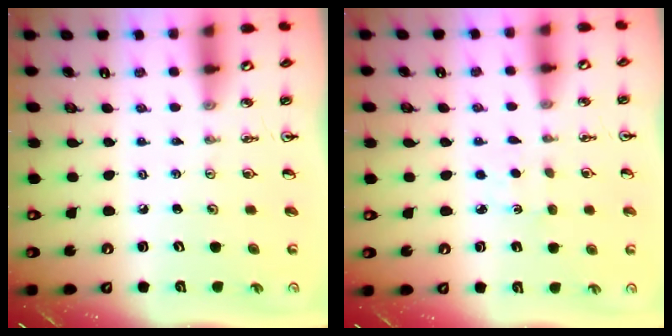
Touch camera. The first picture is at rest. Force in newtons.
{"total": 1.8, "press": 1.7, "slide": 0.3}